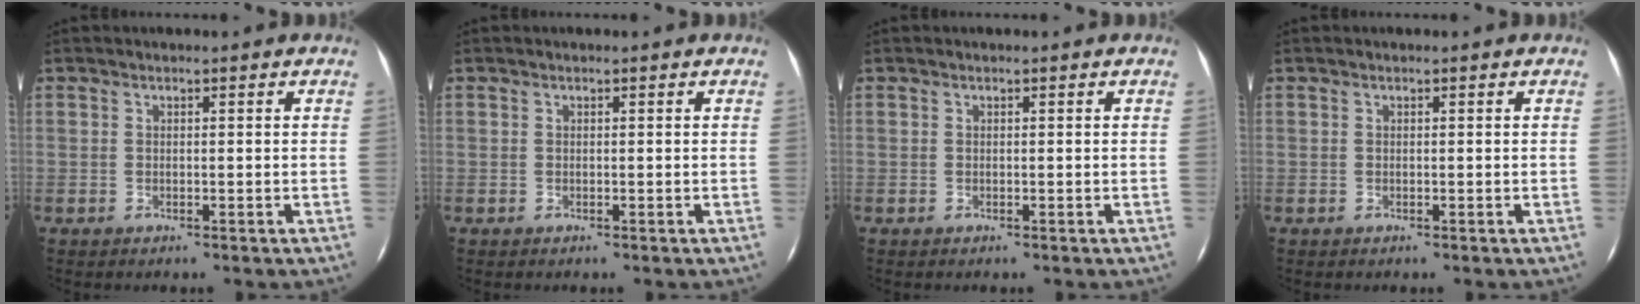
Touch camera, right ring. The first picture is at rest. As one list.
[{"total": 0.0}, {"total": 0.0}, {"total": 0.0}]